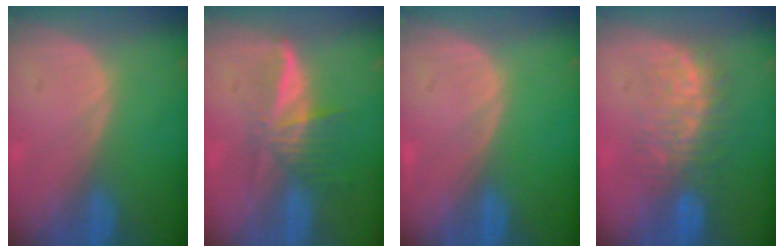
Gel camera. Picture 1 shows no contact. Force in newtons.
{"total": 6.0, "press": 5.5, "slide": 2.4}
{"total": 0.0}
{"total": 7.8, "press": 7.7, "slide": 1.3}